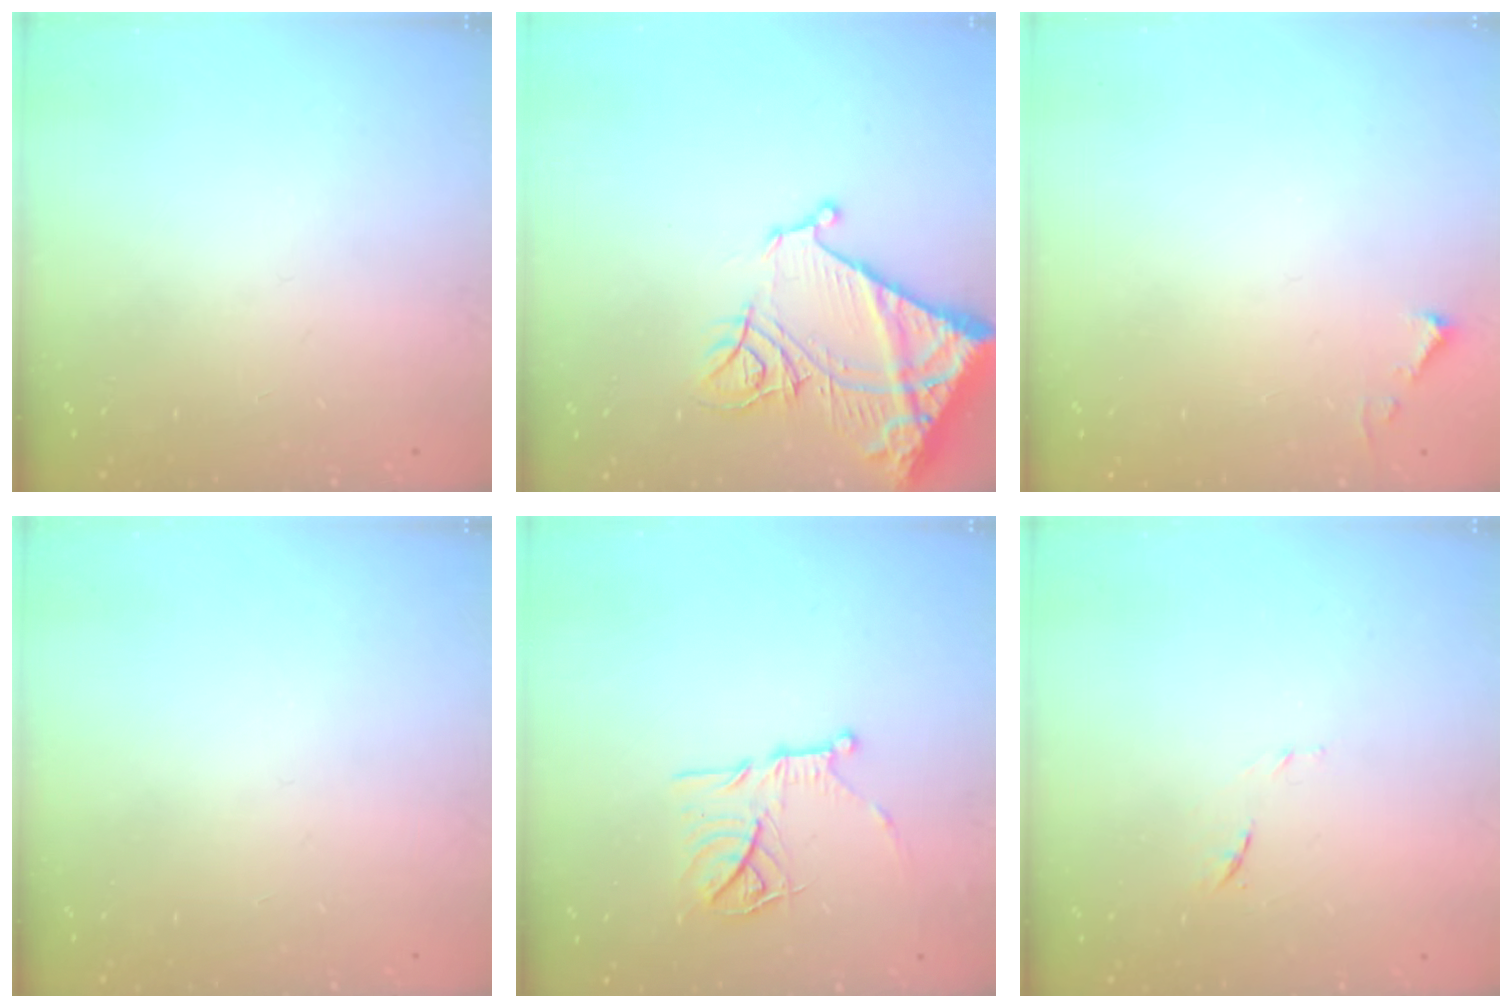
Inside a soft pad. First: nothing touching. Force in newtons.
{"total": 17.0, "press": 16.8, "slide": 2.0}
{"total": 3.7, "press": 3.6, "slide": 0.5}
{"total": 0.0}
{"total": 14.9, "press": 14.8, "slide": 1.4}
{"total": 7.8, "press": 7.7, "slide": 0.6}